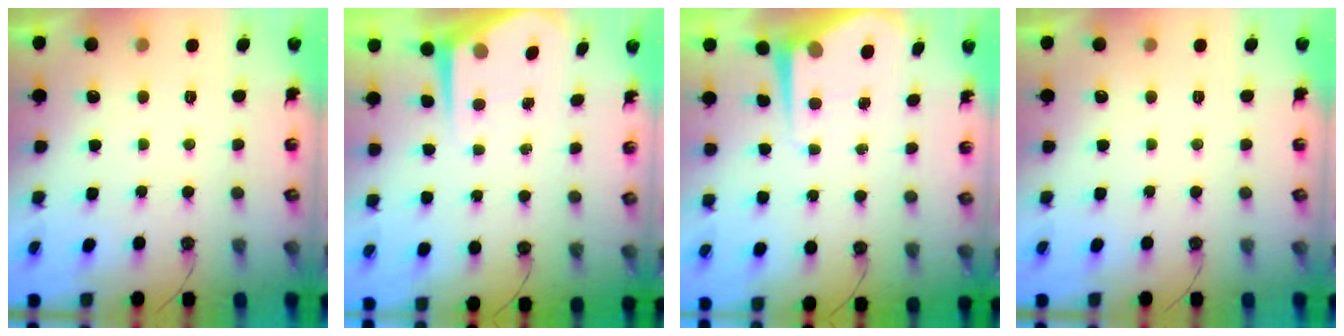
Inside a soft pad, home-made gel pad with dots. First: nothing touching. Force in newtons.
{"total": 6.1, "press": 6.1, "slide": 0.2}
{"total": 5.6, "press": 5.6, "slide": 0.2}
{"total": 0.0}